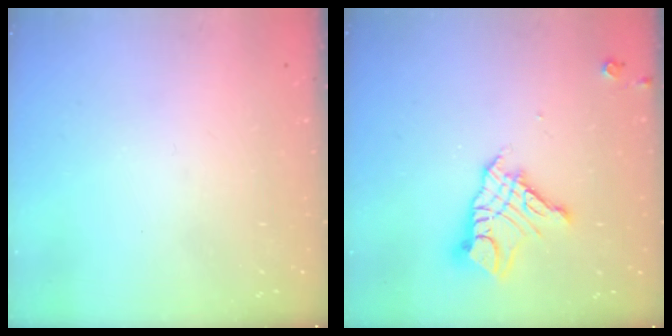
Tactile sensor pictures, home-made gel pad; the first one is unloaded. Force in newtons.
{"total": 11.7, "press": 11.6, "slide": 1.2}